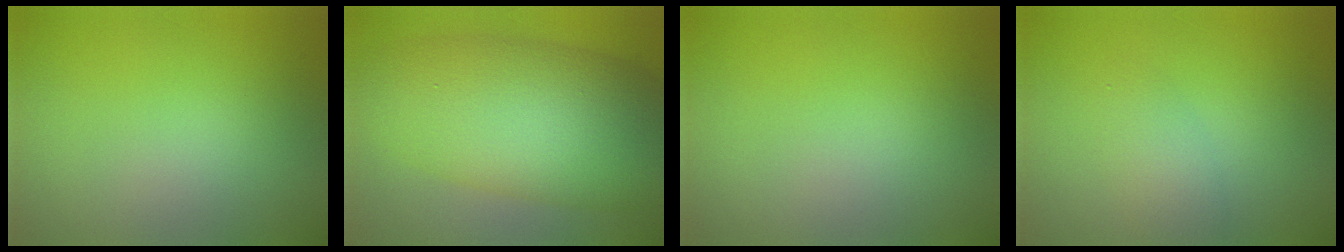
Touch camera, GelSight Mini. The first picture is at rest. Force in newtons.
{"total": 11.3, "press": 11.3, "slide": 0.2}
{"total": 0.0}
{"total": 2.1, "press": 2.1, "slide": 0.0}